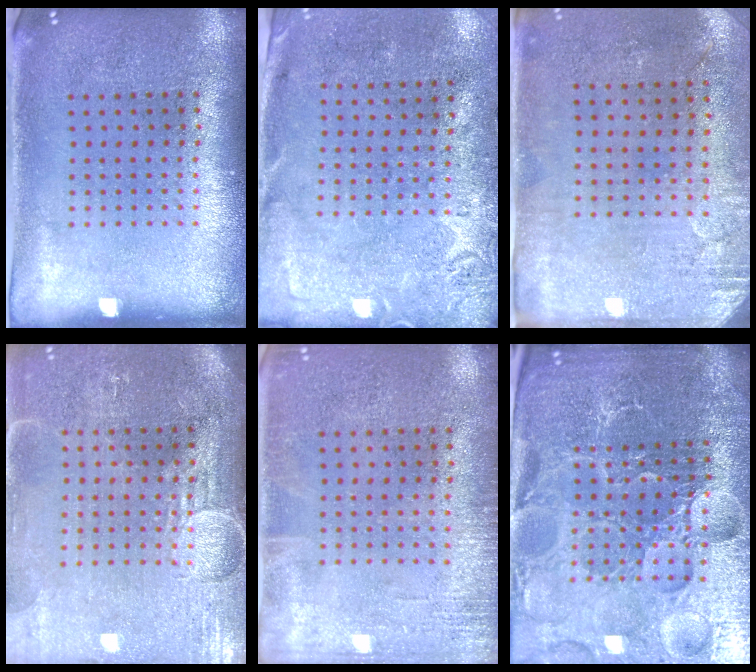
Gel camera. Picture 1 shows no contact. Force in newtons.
{"total": 2.9, "press": 2.2, "slide": 1.8}
{"total": 2.9, "press": 2.4, "slide": 1.6}
{"total": 3.9, "press": 3.5, "slide": 1.7}
{"total": 1.9, "press": 1.9, "slide": 0.2}
{"total": 5.6, "press": 5.2, "slide": 2.1}